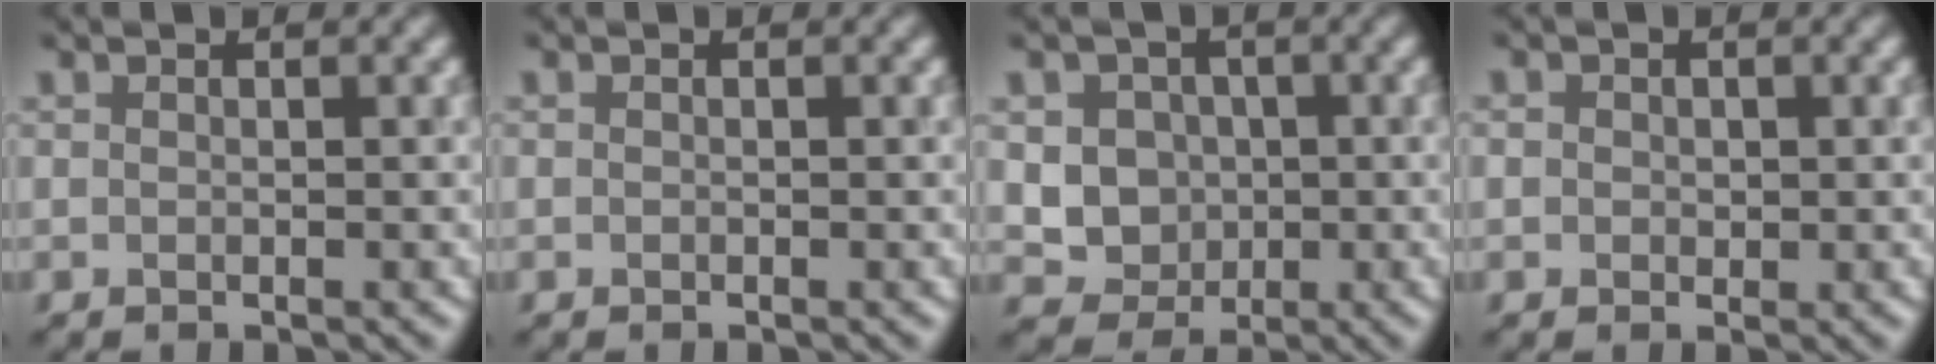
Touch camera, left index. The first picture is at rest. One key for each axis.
{"total": 0.0}
{"total": 3.7, "fx": 0.2, "fy": 3.3, "fz": 1.5, "tx": -0.024, "ty": -0.005, "tz": 0.000}
{"total": 1.0, "fx": 0.2, "fy": 0.9, "fz": 0.3, "tx": -0.003, "ty": -0.001, "tz": 0.002}